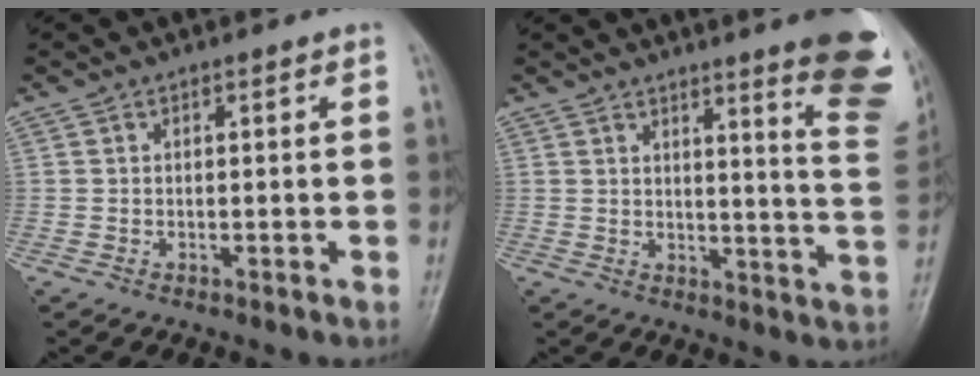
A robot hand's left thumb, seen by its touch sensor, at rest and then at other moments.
{"total": 15.9, "force": [10.1, 2.0, 12.0], "torque": [-0.118, -0.069, 0.112]}